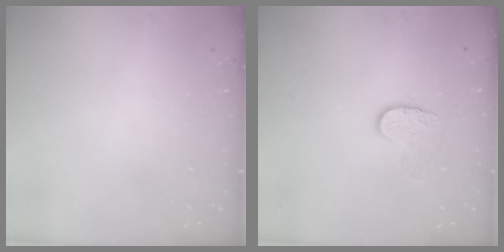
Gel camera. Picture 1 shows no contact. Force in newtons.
{"total": 6.9, "press": 6.8, "slide": 0.5}